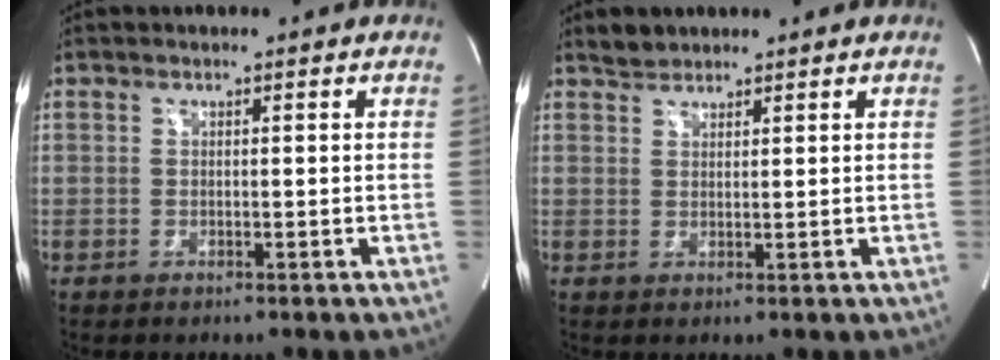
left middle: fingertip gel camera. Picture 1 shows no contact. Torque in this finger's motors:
{"motor_torque": [-0.01, 0.02, -0.06, -0.01]}